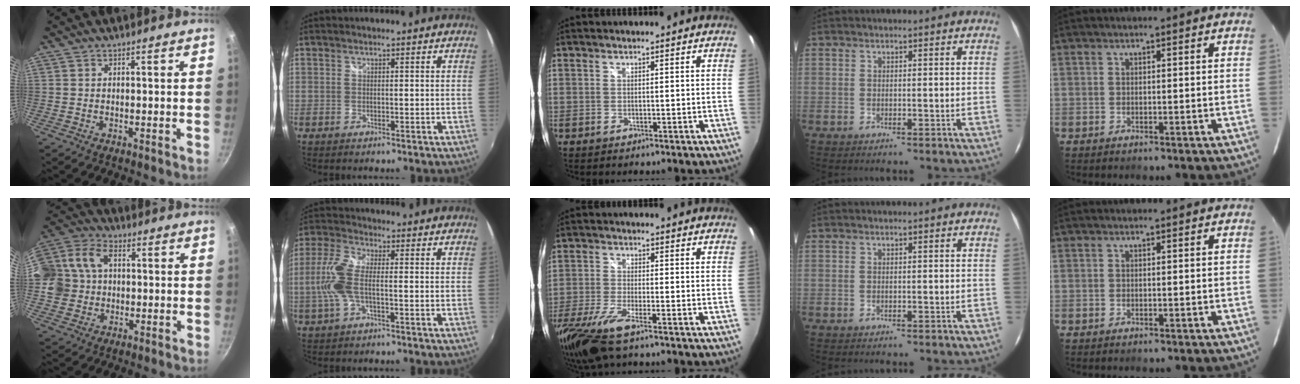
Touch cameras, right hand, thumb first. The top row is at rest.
{"thumb": {"total": 13.9, "force": [1.2, 11.4, 7.9], "torque": [-0.141, 0.030, 0.010]}, "index": {"total": 8.7, "force": [-1.3, 2.9, 8.0], "torque": [-0.185, 0.005, -0.028]}, "middle": {"total": 11.7, "force": [-8.0, 2.8, 8.0], "torque": [-0.188, -0.046, -0.154]}}